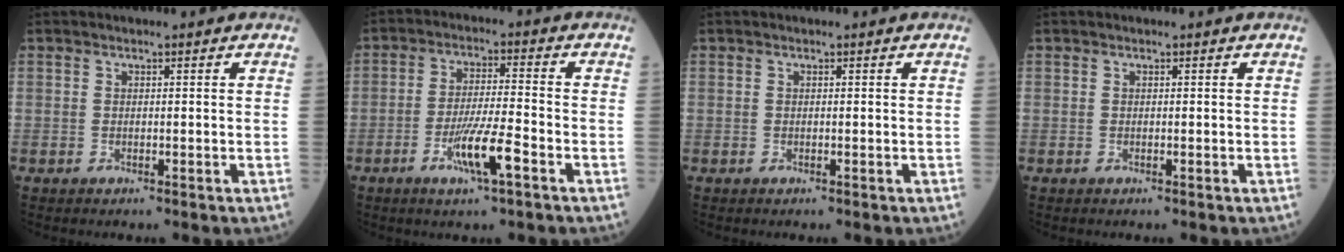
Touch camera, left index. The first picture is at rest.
{"total": 7.5, "force": [-3.6, 0.4, 6.5], "torque": [-0.128, -0.008, -0.067]}
{"total": 0.0}
{"total": 0.0}